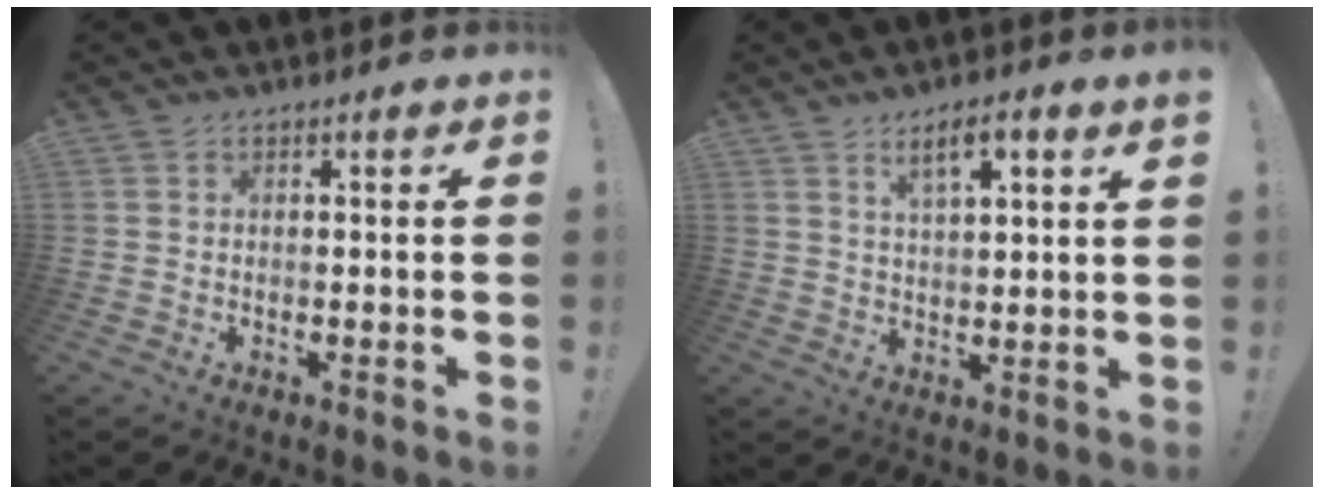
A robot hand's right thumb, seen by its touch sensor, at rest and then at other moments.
{"total": 6.3, "force": [3.8, 1.1, 4.9], "torque": [-0.082, -0.012, 0.062]}